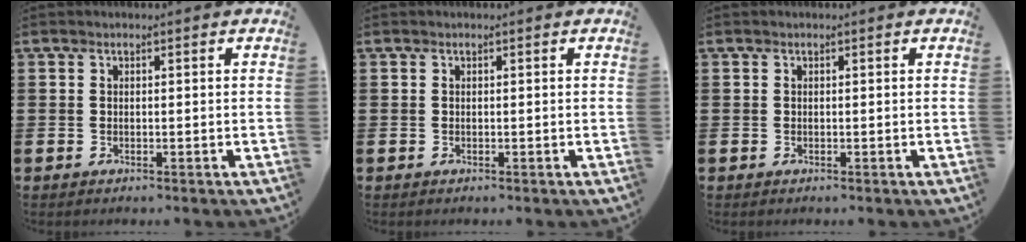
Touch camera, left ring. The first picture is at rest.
{"total": 0.0}
{"total": 0.0}